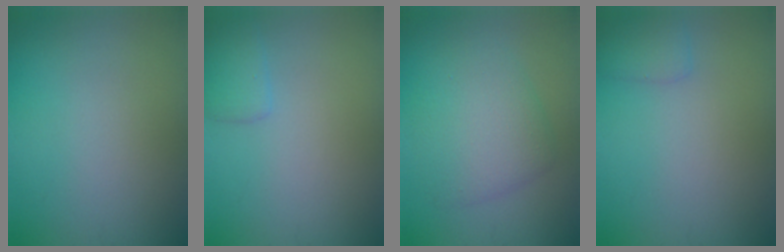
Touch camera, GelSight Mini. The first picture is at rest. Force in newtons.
{"total": 1.6, "press": 1.6, "slide": 0.1}
{"total": 4.4, "press": 4.4, "slide": 0.2}
{"total": 1.3, "press": 1.3, "slide": 0.0}